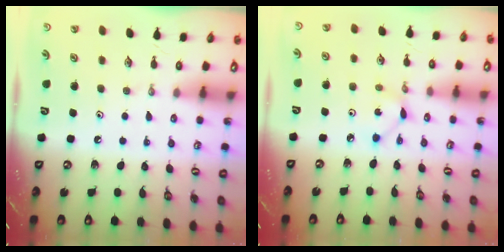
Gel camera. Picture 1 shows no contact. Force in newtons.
{"total": 1.7, "press": 1.7, "slide": 0.1}